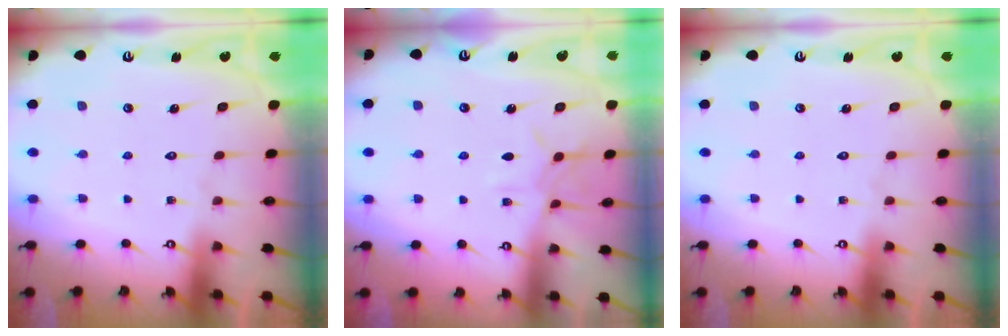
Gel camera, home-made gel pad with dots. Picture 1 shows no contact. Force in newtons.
{"total": 6.4, "press": 6.4, "slide": 0.3}
{"total": 0.0}